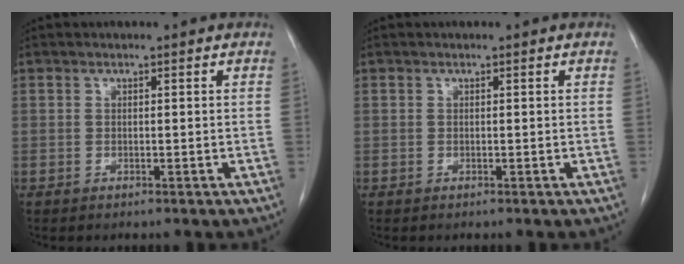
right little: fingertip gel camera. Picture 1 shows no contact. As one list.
[{"total": 0.0}]